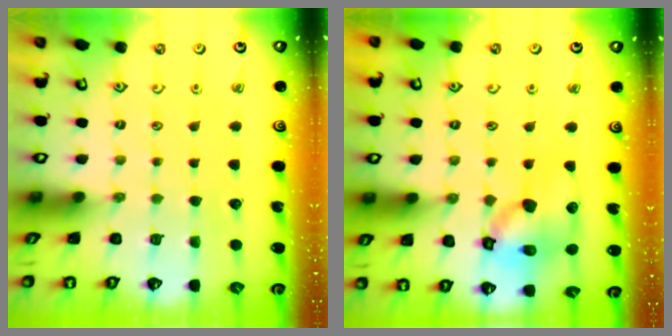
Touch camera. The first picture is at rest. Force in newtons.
{"total": 13.2, "press": 13.1, "slide": 1.9}